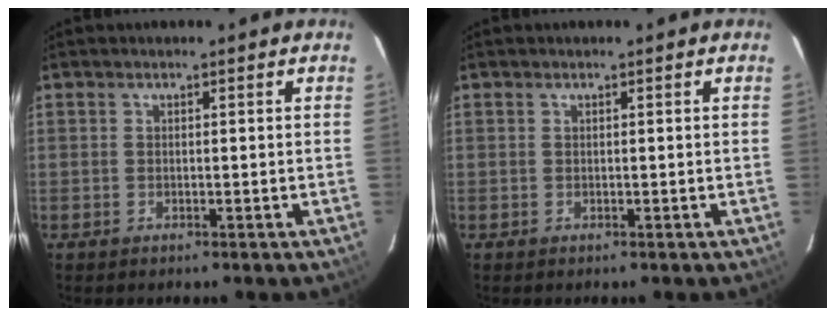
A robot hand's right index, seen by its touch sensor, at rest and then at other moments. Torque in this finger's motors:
{"motor_torque": [0.08, 0.03, -0.02, 0.00]}